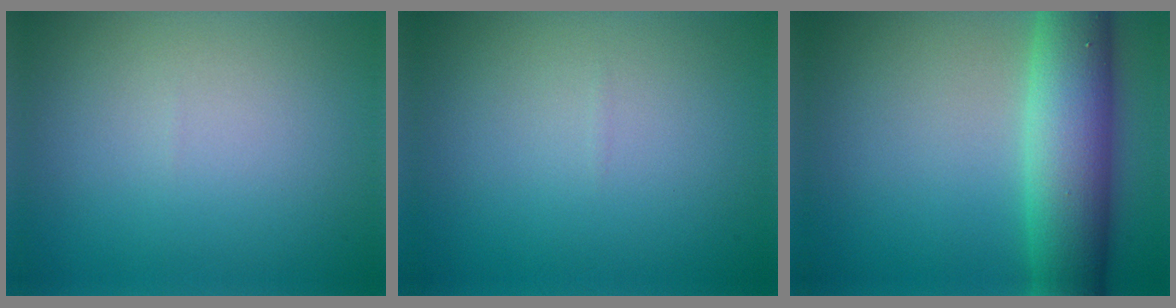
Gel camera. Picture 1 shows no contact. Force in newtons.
{"total": 0.0}
{"total": 8.4, "press": 8.4, "slide": 0.2}